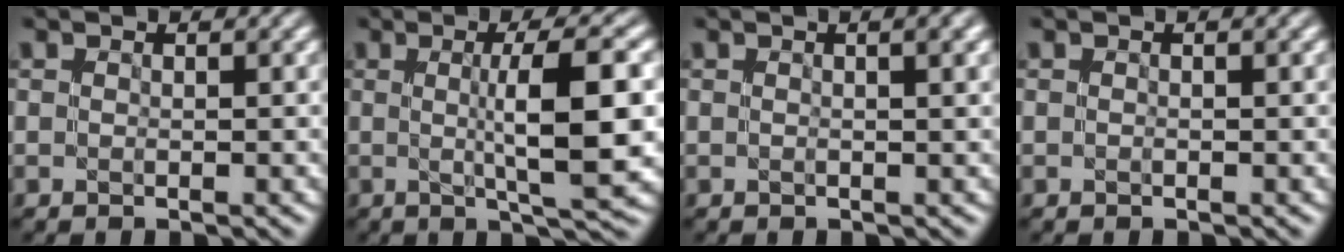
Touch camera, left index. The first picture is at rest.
{"total": 7.8, "force": [0.3, 1.5, 7.7], "torque": [-0.107, 0.005, 0.004]}
{"total": 3.2, "force": [1.2, 1.2, 2.8], "torque": [-0.023, 0.001, -0.002]}
{"total": 0.6, "force": [0.0, 0.2, 0.6], "torque": [-0.013, 0.001, -0.001]}